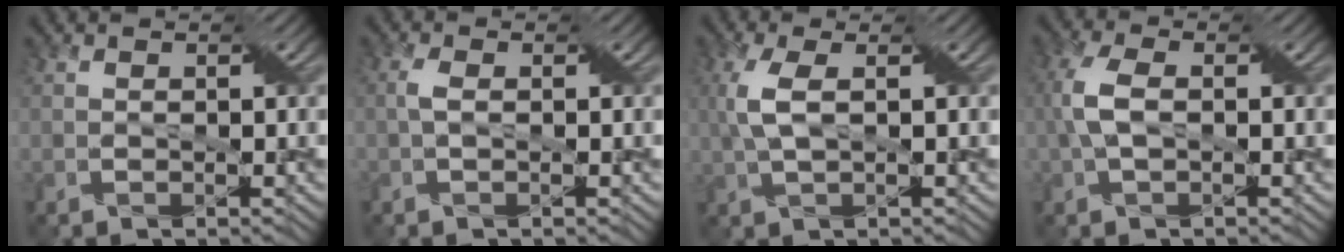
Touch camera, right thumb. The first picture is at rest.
{"total": 1.4, "force": [0.1, 0.6, 1.2], "torque": [-0.031, 0.007, 0.001]}
{"total": 4.4, "force": [0.7, 1.4, 4.1], "torque": [-0.108, 0.010, 0.013]}
{"total": 4.4, "force": [0.1, 2.3, 3.8], "torque": [-0.096, 0.013, 0.000]}